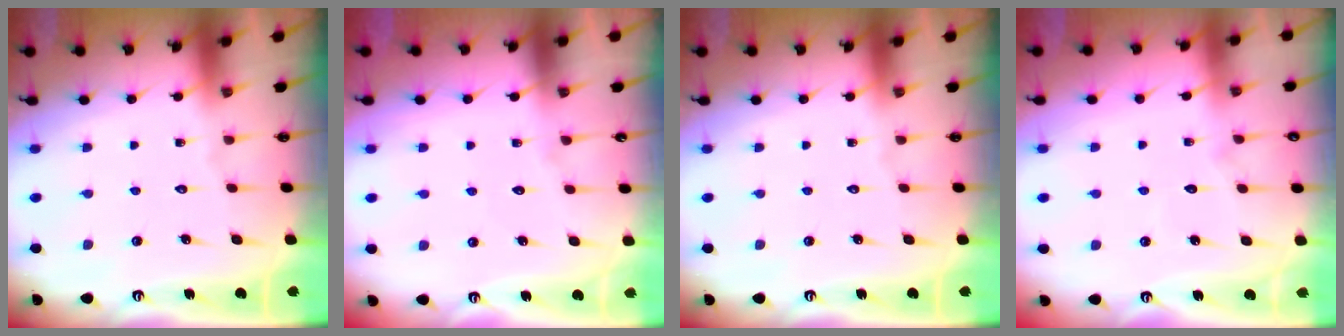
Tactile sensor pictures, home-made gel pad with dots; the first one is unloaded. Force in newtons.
{"total": 5.4, "press": 5.3, "slide": 0.6}
{"total": 0.0}
{"total": 5.5, "press": 5.5, "slide": 0.5}